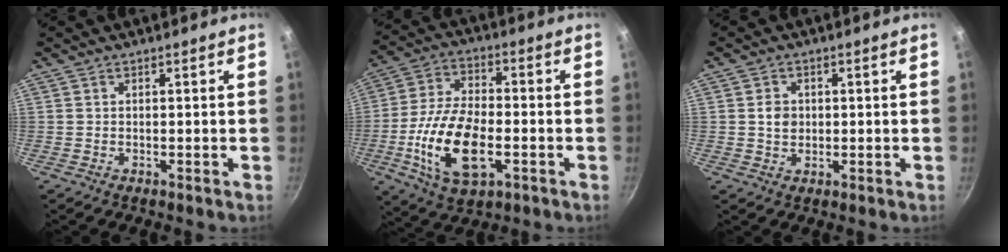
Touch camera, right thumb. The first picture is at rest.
{"total": 16.6, "force": [-4.4, 8.4, 13.7], "torque": [-0.261, 0.017, -0.082]}
{"total": 3.4, "force": [0.3, 2.7, 1.9], "torque": [-0.020, 0.004, 0.004]}